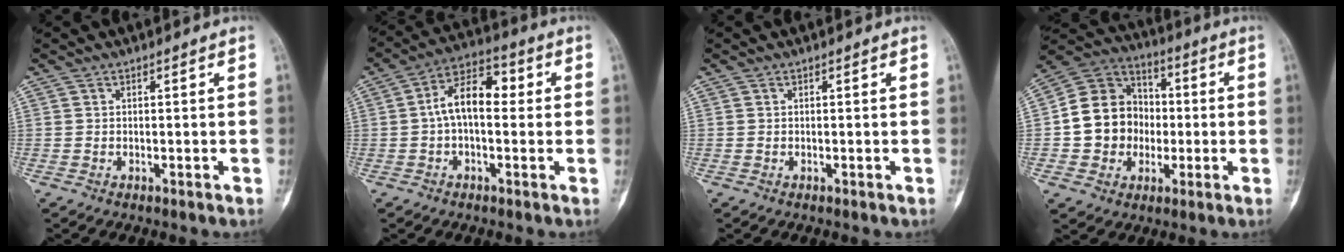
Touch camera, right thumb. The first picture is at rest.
{"total": 9.9, "force": [0.5, 5.6, 8.2], "torque": [-0.124, 0.034, 0.000]}
{"total": 0.0}
{"total": 14.4, "force": [-1.2, 12.8, 6.7], "torque": [-0.080, 0.031, -0.023]}